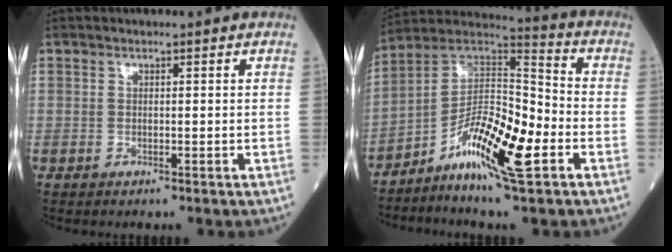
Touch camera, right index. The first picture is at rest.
{"total": 14.4, "force": [-5.8, 2.7, 12.8], "torque": [-0.227, 0.009, -0.107]}